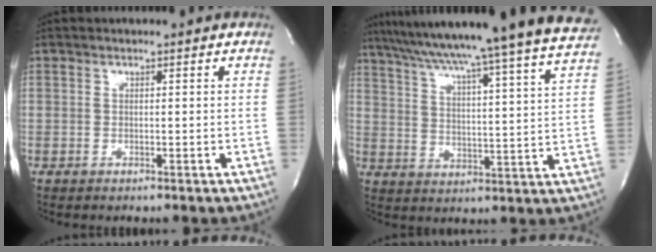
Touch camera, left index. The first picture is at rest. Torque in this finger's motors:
{"motor_torque": [0.03, -0.06, 0.61, 0.21]}